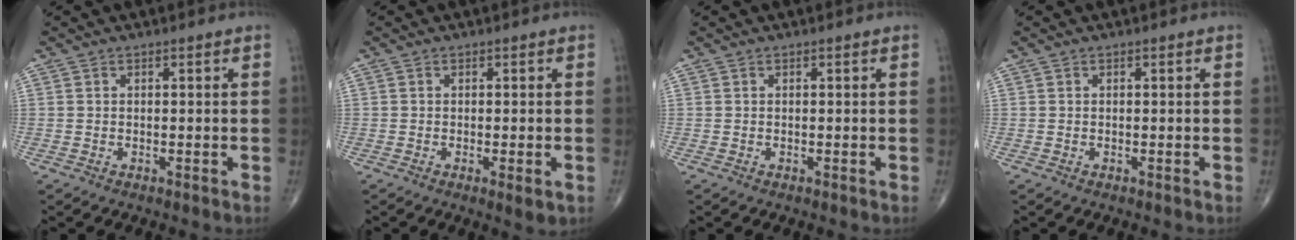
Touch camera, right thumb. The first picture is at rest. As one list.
[{"total": 2.5, "force": [-0.8, 0.6, 2.3], "torque": [-0.031, -0.009, -0.011]}, {"total": 0.0}, {"total": 0.0}]